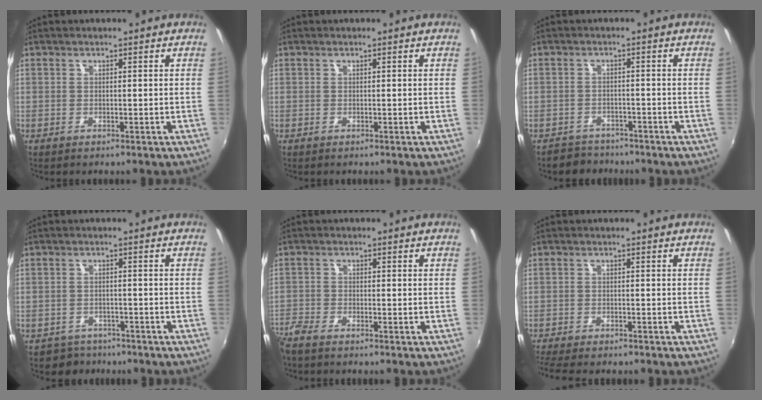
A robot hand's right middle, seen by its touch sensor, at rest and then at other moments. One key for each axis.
{"total": 0.0}
{"total": 4.6, "fx": -4.0, "fy": 2.3, "fz": 0.0, "tx": -0.016, "ty": 0.006, "tz": -0.067}
{"total": 4.3, "fx": -3.5, "fy": 2.5, "fz": -0.3, "tx": -0.009, "ty": 0.003, "tz": -0.057}
{"total": 4.7, "fx": -4.3, "fy": 0.7, "fz": 1.9, "tx": -0.057, "ty": -0.018, "tz": -0.086}
{"total": 7.4, "fx": -6.5, "fy": 1.2, "fz": 3.3, "tx": -0.084, "ty": -0.029, "tz": -0.108}